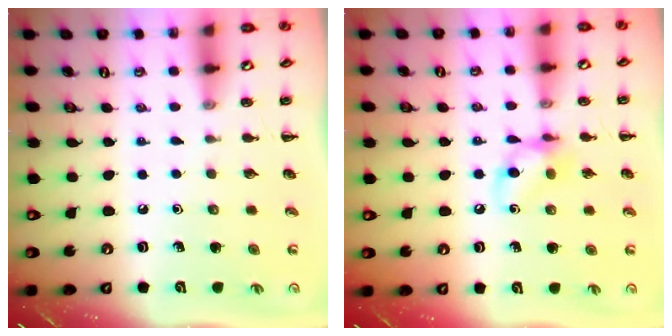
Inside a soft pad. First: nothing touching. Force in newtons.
{"total": 9.7, "press": 9.6, "slide": 1.3}